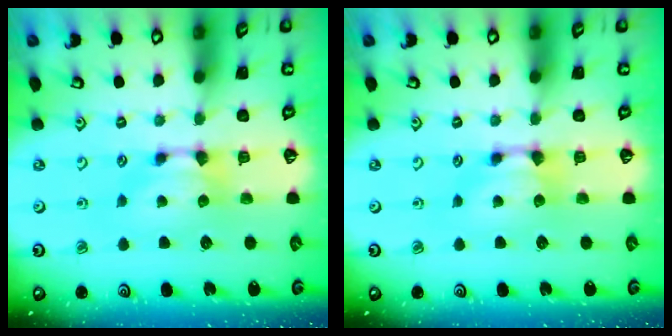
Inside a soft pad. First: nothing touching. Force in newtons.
{"total": 0.6, "press": 0.1, "slide": 0.6}